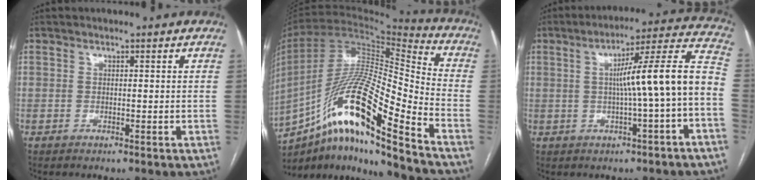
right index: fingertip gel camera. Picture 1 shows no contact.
{"total": 21.0, "force": [-13.0, 1.2, 16.5], "torque": [-0.324, -0.006, -0.235]}
{"total": 13.3, "force": [-1.1, -0.5, 13.2], "torque": [-0.184, 0.031, -0.018]}